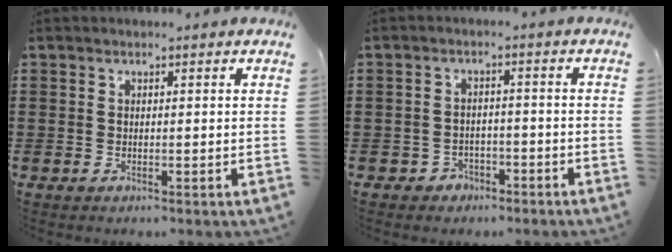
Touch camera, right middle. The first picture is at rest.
{"total": 2.2, "force": [-1.9, 1.0, 0.1], "torque": [-0.012, 0.001, -0.042]}